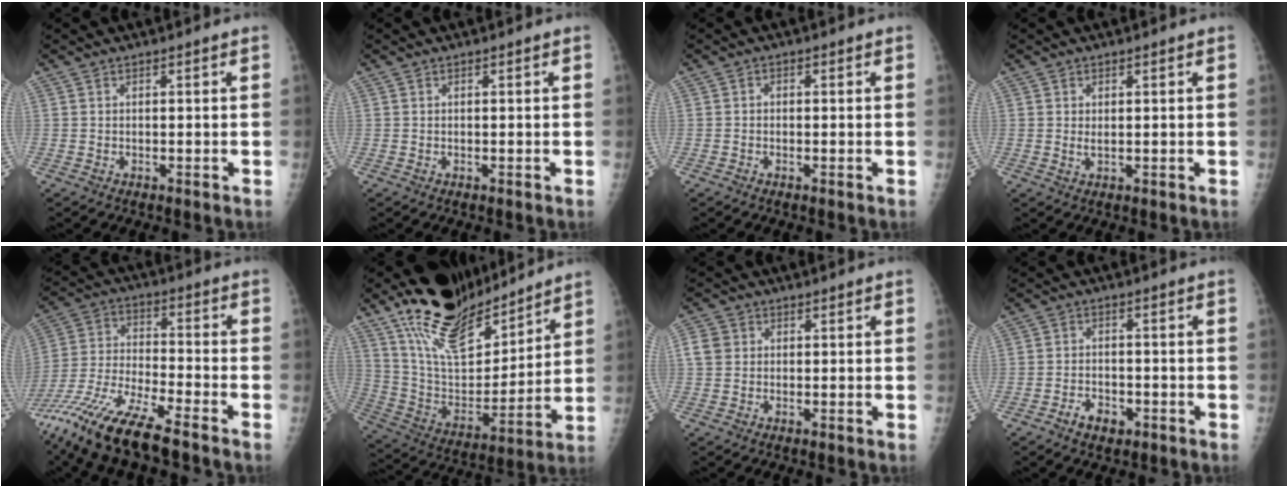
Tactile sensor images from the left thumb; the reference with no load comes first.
{"total": 0.0}
{"total": 0.7, "force": [-0.1, 0.5, 0.4], "torque": [-0.002, 0.001, -0.006]}
{"total": 1.3, "force": [0.4, 0.7, 1.1], "torque": [-0.017, -0.005, 0.010]}
{"total": 17.5, "force": [-12.9, 3.2, 11.3], "torque": [-0.257, 0.008, -0.248]}
{"total": 20.9, "force": [16.5, 7.9, 10.1], "torque": [-0.130, -0.097, 0.299]}
{"total": 3.8, "force": [1.0, 3.2, 1.9], "torque": [-0.035, 0.006, 0.017]}
{"total": 3.7, "force": [-2.0, 2.4, 2.0], "torque": [-0.028, 0.012, -0.030]}